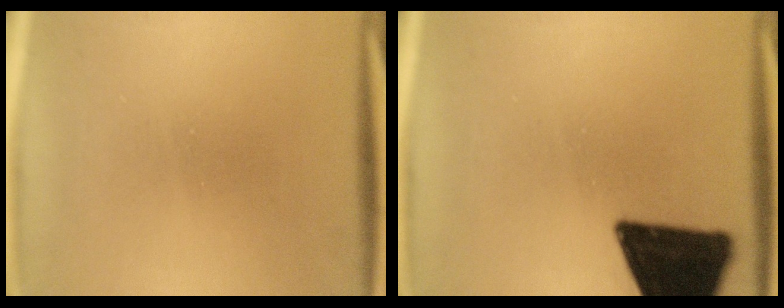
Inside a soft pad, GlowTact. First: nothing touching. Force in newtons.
{"total": 18.5}